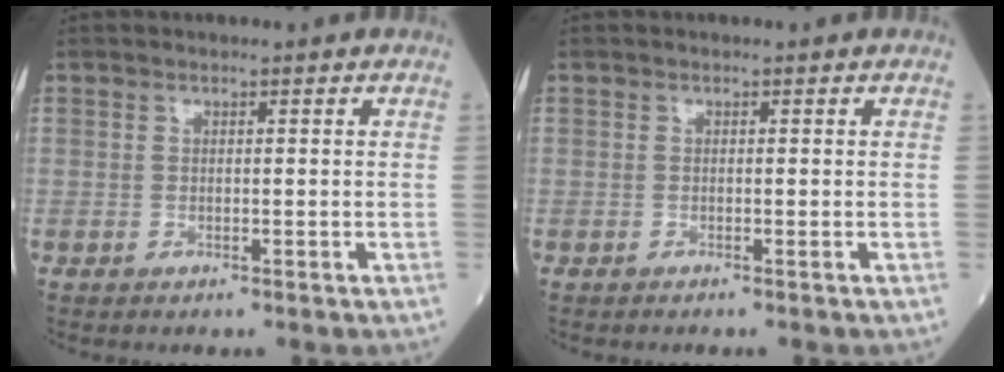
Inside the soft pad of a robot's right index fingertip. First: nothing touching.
{"total": 0.7, "force": [-0.7, 0.0, 0.3], "torque": [-0.002, -0.001, -0.010]}